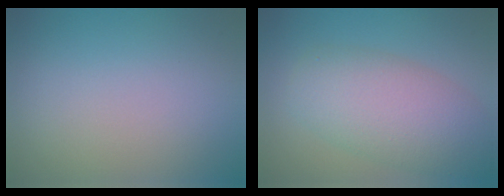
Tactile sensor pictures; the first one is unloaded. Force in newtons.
{"total": 6.5, "press": 6.5, "slide": 0.4}